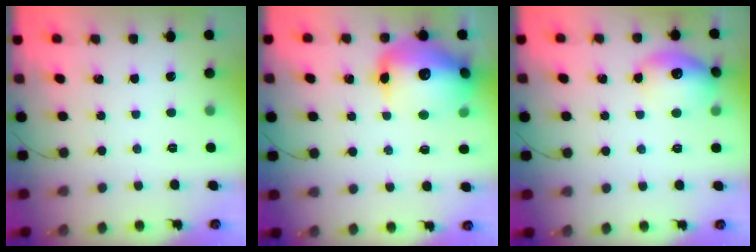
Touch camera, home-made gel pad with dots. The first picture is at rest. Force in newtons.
{"total": 19.8, "press": 19.5, "slide": 3.6}
{"total": 14.0, "press": 13.9, "slide": 1.3}